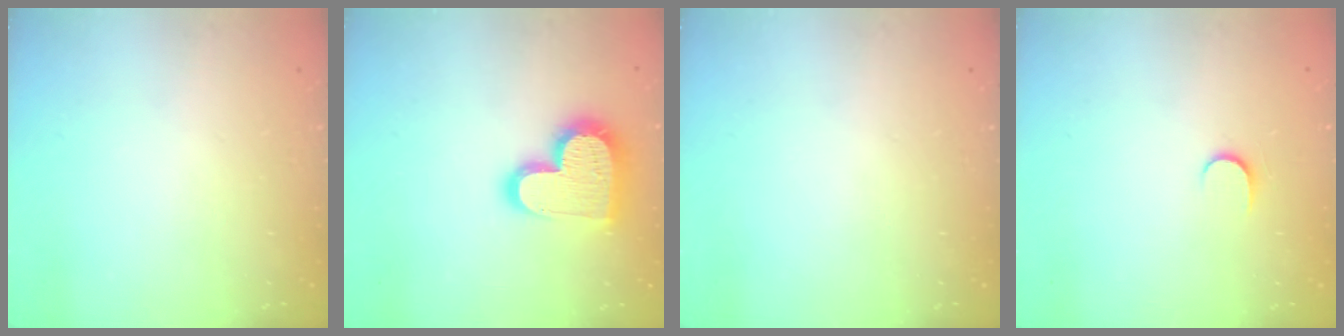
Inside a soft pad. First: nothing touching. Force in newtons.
{"total": 17.1, "press": 17.0, "slide": 1.2}
{"total": 0.0}
{"total": 4.4, "press": 4.4, "slide": 0.5}